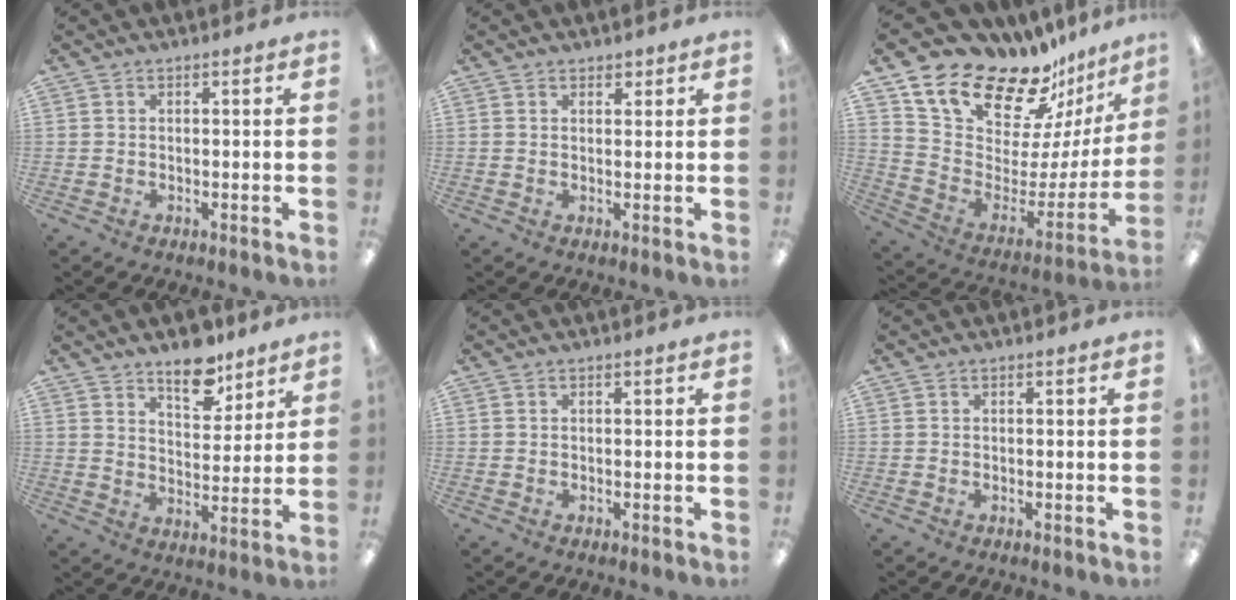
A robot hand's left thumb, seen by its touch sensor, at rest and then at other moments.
{"total": 1.6, "force": [1.3, 1.0, 0.3], "torque": [0.002, -0.002, 0.021]}
{"total": 19.9, "force": [16.5, 7.6, 8.1], "torque": [-0.138, -0.138, 0.295]}
{"total": 10.3, "force": [8.1, 4.6, 4.3], "torque": [-0.035, -0.058, 0.138]}
{"total": 0.0}
{"total": 0.0}